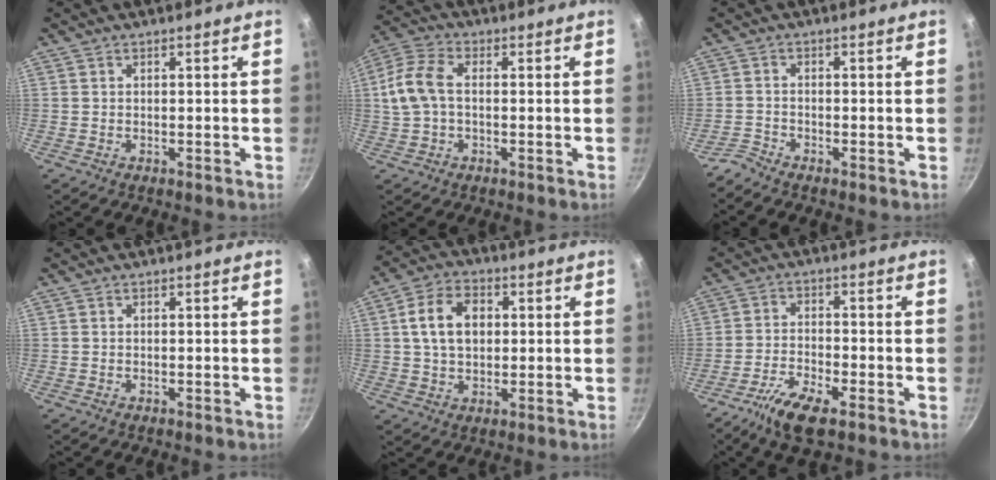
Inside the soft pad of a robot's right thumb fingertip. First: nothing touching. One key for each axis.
{"total": 8.9, "fx": 0.3, "fy": 5.5, "fz": 7.0, "tx": -0.150, "ty": 0.024, "tz": -0.004}
{"total": 2.2, "fx": -2.1, "fy": 0.3, "fz": 0.4, "tx": -0.017, "ty": 0.010, "tz": -0.052}
{"total": 0.0}
{"total": 10.1, "fx": 1.7, "fy": 7.1, "fz": 6.9, "tx": -0.105, "ty": 0.015, "tz": 0.024}
{"total": 8.5, "fx": -5.2, "fy": 2.6, "fz": 6.1, "tx": -0.125, "ty": 0.021, "tz": -0.103}